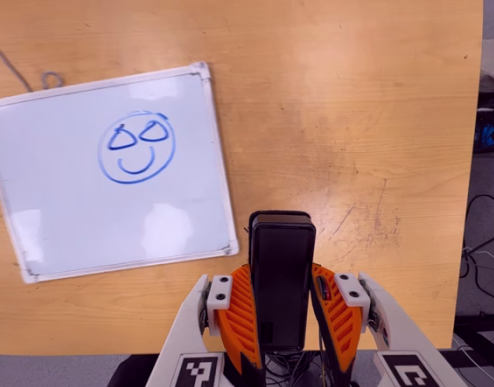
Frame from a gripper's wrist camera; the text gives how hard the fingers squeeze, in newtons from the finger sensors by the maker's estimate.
{"total": 5.1, "left": 3.1, "right": 7.1}